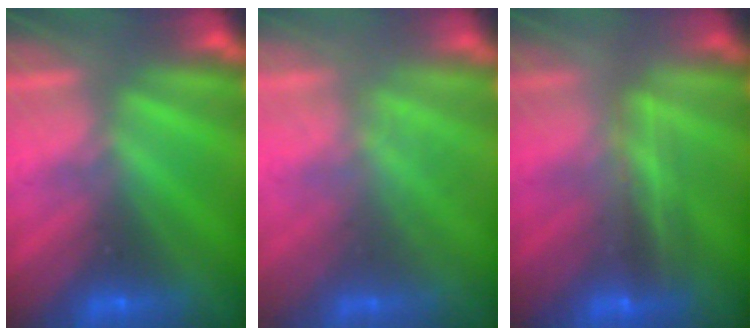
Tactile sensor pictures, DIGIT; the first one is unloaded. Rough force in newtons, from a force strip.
{"total": 1.8}
{"total": 2.4}